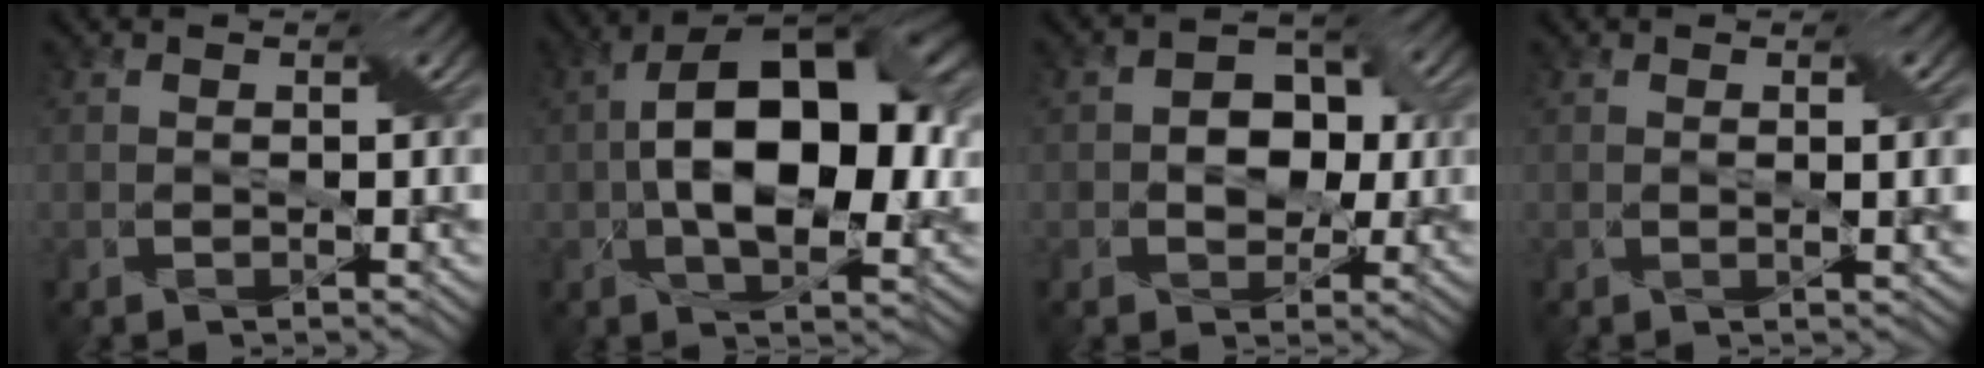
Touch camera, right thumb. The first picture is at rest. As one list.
[{"total": 15.3, "force": [0.7, 8.5, 12.8], "torque": [-0.203, 0.011, 0.011]}, {"total": 4.7, "force": [0.2, 3.6, 2.9], "torque": [-0.037, 0.007, -0.004]}, {"total": 1.9, "force": [0.5, 0.1, 1.8], "torque": [-0.026, 0.003, 0.008]}]